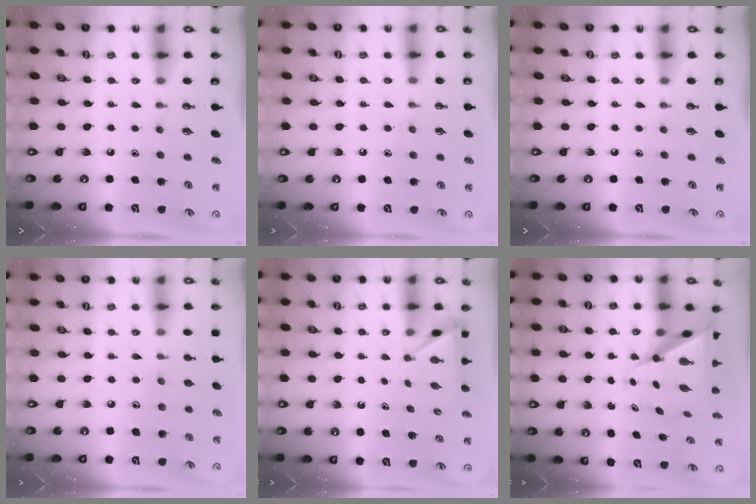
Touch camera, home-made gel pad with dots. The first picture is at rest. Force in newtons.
{"total": 4.5, "press": 4.5, "slide": 0.5}
{"total": 0.0}
{"total": 6.2, "press": 6.2, "slide": 0.4}
{"total": 2.7, "press": 2.7, "slide": 0.3}
{"total": 9.8, "press": 9.8, "slide": 0.8}